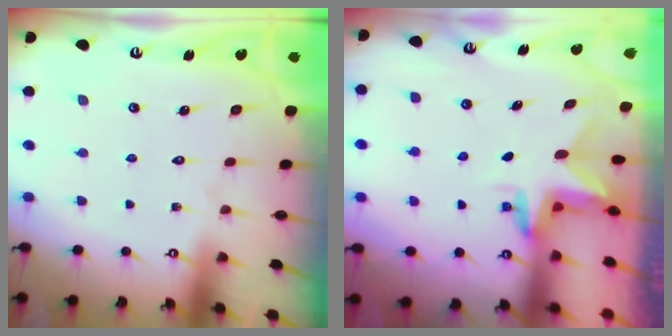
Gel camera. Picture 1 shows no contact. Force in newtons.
{"total": 3.1, "press": 3.1, "slide": 0.2}